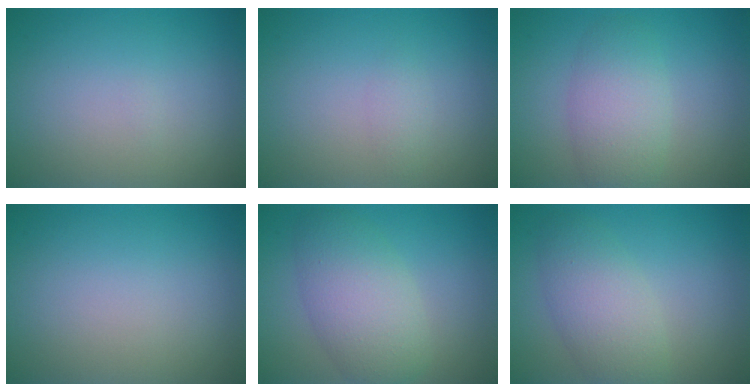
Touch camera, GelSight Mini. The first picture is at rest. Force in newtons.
{"total": 0.9, "press": 0.9, "slide": 0.0}
{"total": 2.7, "press": 2.7, "slide": 0.3}
{"total": 0.0}
{"total": 5.5, "press": 5.5, "slide": 0.2}
{"total": 4.2, "press": 4.2, "slide": 0.1}